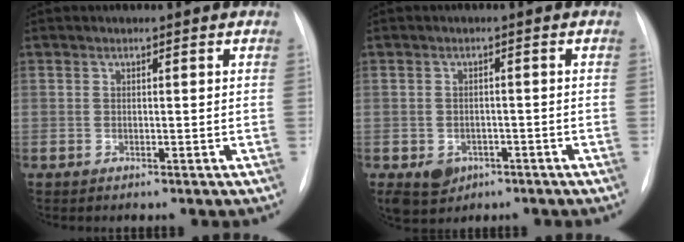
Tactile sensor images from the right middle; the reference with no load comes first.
{"total": 4.8, "force": [-2.2, 3.8, 1.8], "torque": [-0.030, 0.000, -0.023]}